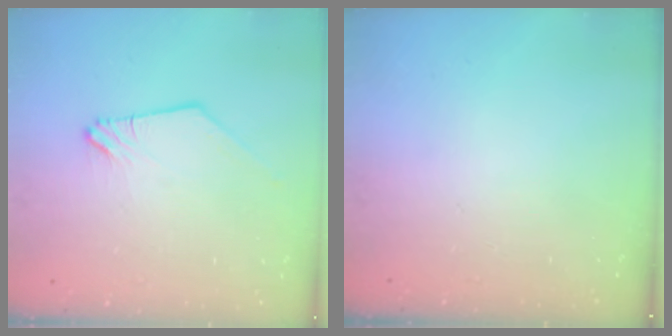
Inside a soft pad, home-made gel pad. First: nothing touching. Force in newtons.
{"total": 0.0}